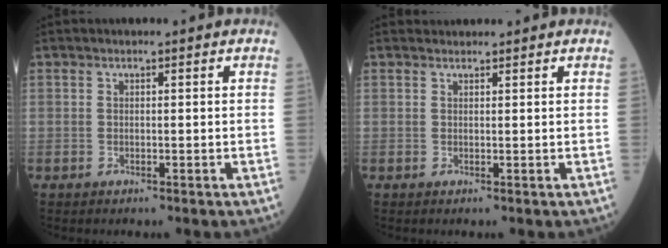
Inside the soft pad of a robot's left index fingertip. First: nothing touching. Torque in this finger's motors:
{"motor_torque": [-0.15, -0.05, -0.03, -0.01]}